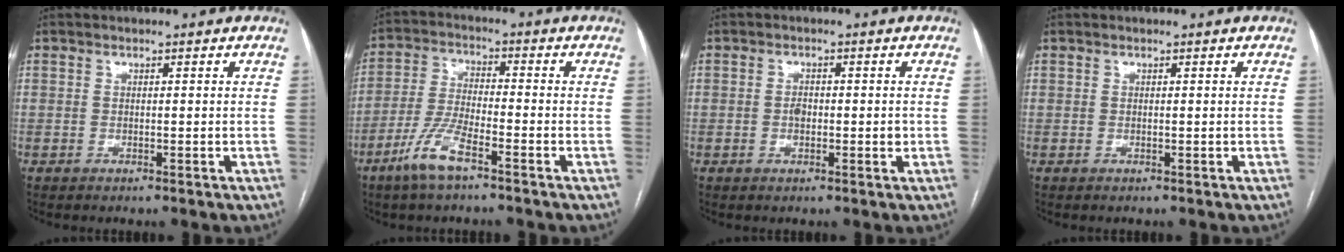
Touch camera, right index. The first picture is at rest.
{"total": 7.4, "force": [-4.7, 1.3, 5.6], "torque": [-0.123, -0.006, -0.096]}
{"total": 2.5, "force": [-0.2, 1.4, 2.1], "torque": [-0.036, 0.001, -0.003]}
{"total": 0.0}